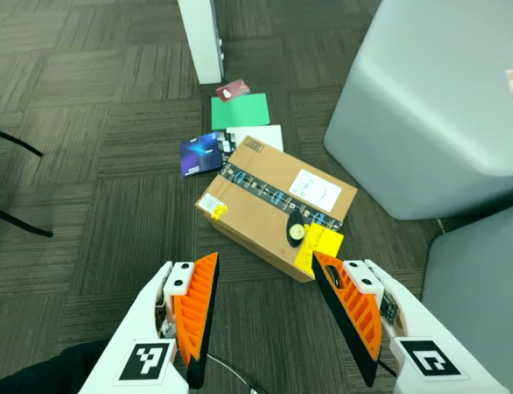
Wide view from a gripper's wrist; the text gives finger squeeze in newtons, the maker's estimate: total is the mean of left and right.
{"total": 0.0}